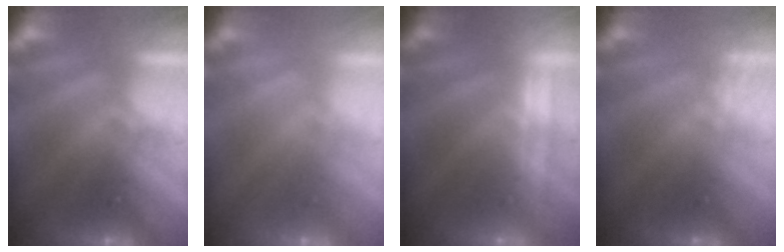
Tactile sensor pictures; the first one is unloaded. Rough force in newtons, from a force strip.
{"total": 1.9}
{"total": 2.2}
{"total": 1.3}